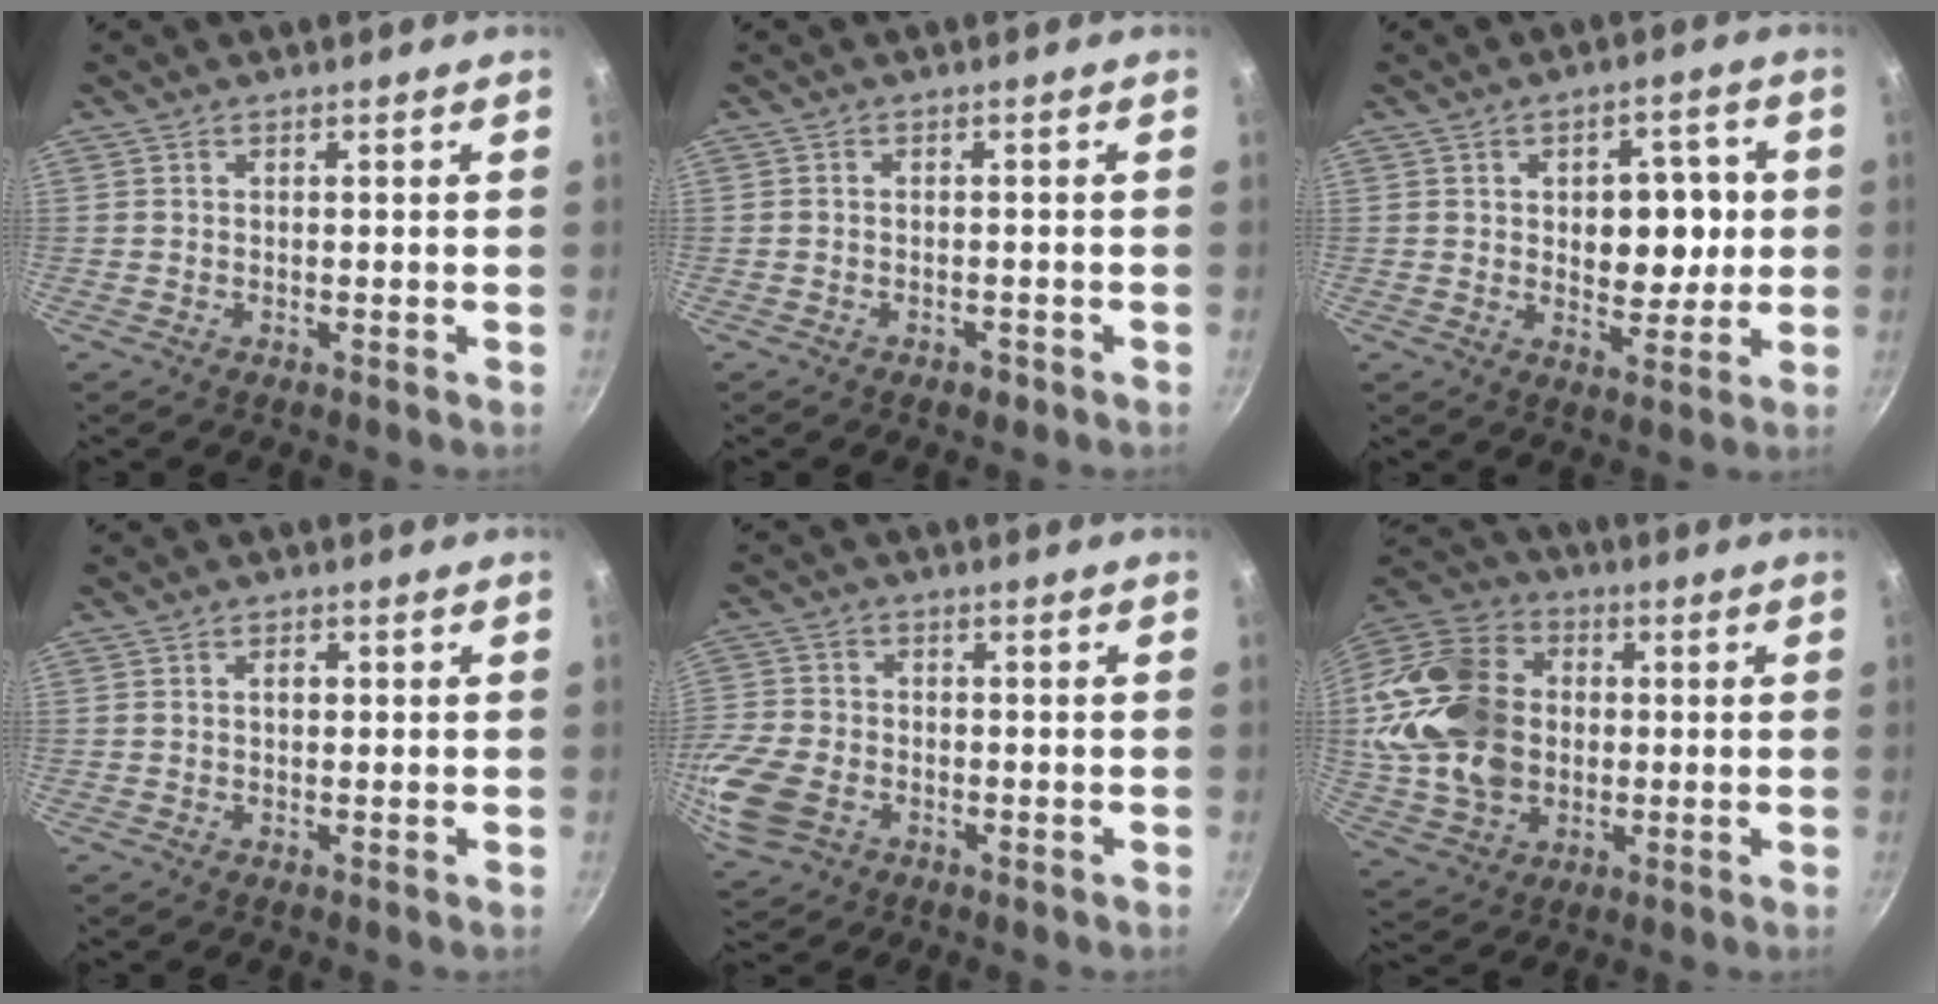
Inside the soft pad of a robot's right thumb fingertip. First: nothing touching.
{"total": 1.8, "force": [-1.1, 1.0, 0.9], "torque": [-0.014, 0.011, -0.011]}
{"total": 10.3, "force": [1.0, 6.6, 7.8], "torque": [-0.060, -0.002, 0.015]}
{"total": 1.7, "force": [0.3, 1.2, 1.2], "torque": [-0.012, 0.007, 0.003]}
{"total": 14.9, "force": [-4.8, 11.1, 8.6], "torque": [-0.209, 0.019, -0.097]}
{"total": 22.0, "force": [0.8, 17.0, 14.0], "torque": [-0.250, 0.026, 0.022]}